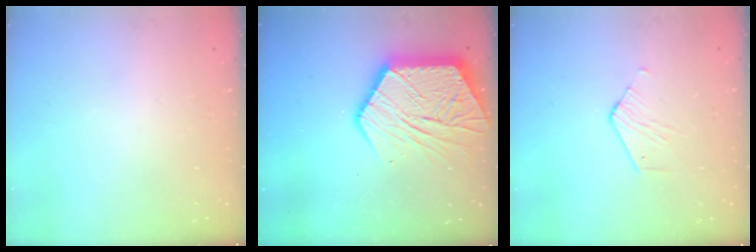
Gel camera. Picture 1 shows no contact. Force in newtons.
{"total": 21.3, "press": 21.2, "slide": 1.8}
{"total": 2.8, "press": 2.8, "slide": 0.2}